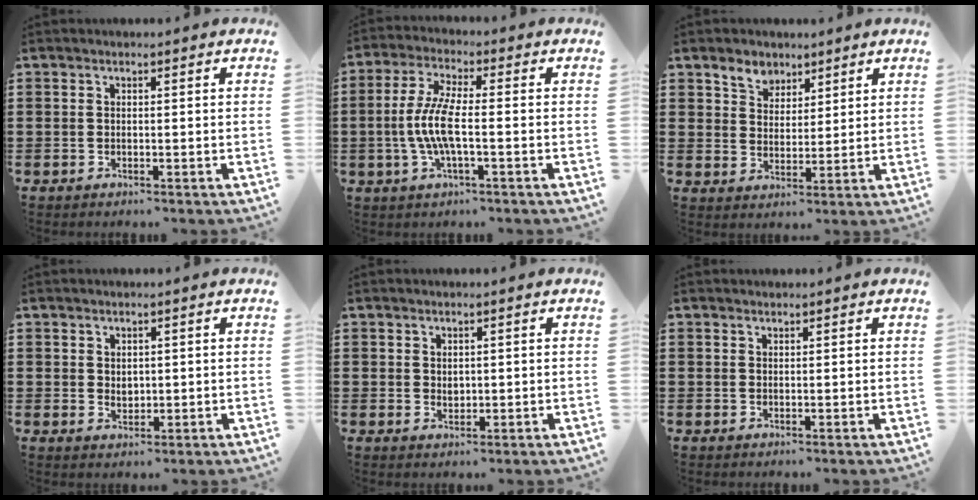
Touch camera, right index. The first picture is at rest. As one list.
[{"total": 7.2, "force": [-1.3, 2.0, 6.8], "torque": [-0.162, -0.013, -0.035]}, {"total": 4.3, "force": [3.1, 2.9, 0.6], "torque": [-0.029, 0.009, 0.059]}, {"total": 1.4, "force": [0.7, 1.1, 0.5], "torque": [-0.012, 0.006, 0.013]}, {"total": 1.2, "force": [0.6, 0.9, 0.4], "torque": [-0.010, 0.006, 0.011]}, {"total": 0.6, "force": [0.5, 0.3, 0.0], "torque": [0.000, 0.002, 0.011]}]